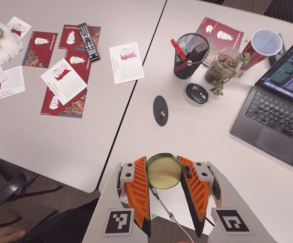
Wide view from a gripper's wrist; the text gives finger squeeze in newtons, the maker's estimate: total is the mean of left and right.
{"total": 11.4, "left": 11.3, "right": 11.5}